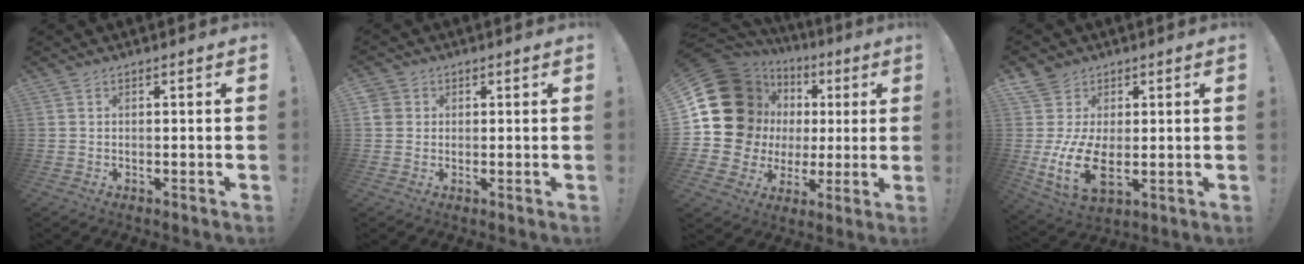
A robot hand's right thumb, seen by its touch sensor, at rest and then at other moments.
{"total": 3.4, "force": [1.0, 3.2, 0.8], "torque": [-0.018, 0.007, 0.021]}
{"total": 21.0, "force": [4.4, 17.7, 10.4], "torque": [-0.156, -0.047, 0.132]}
{"total": 14.9, "force": [-0.1, 10.4, 10.6], "torque": [-0.203, -0.015, 0.003]}